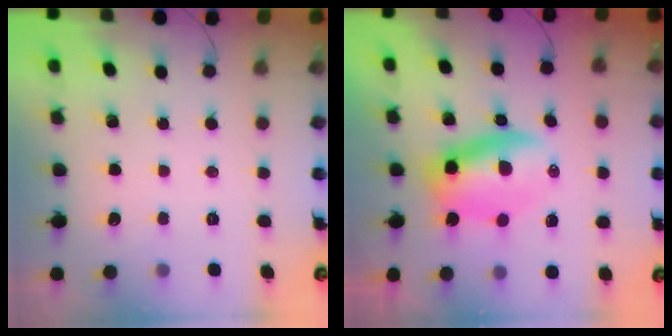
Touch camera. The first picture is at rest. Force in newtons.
{"total": 7.1, "press": 6.8, "slide": 2.1}